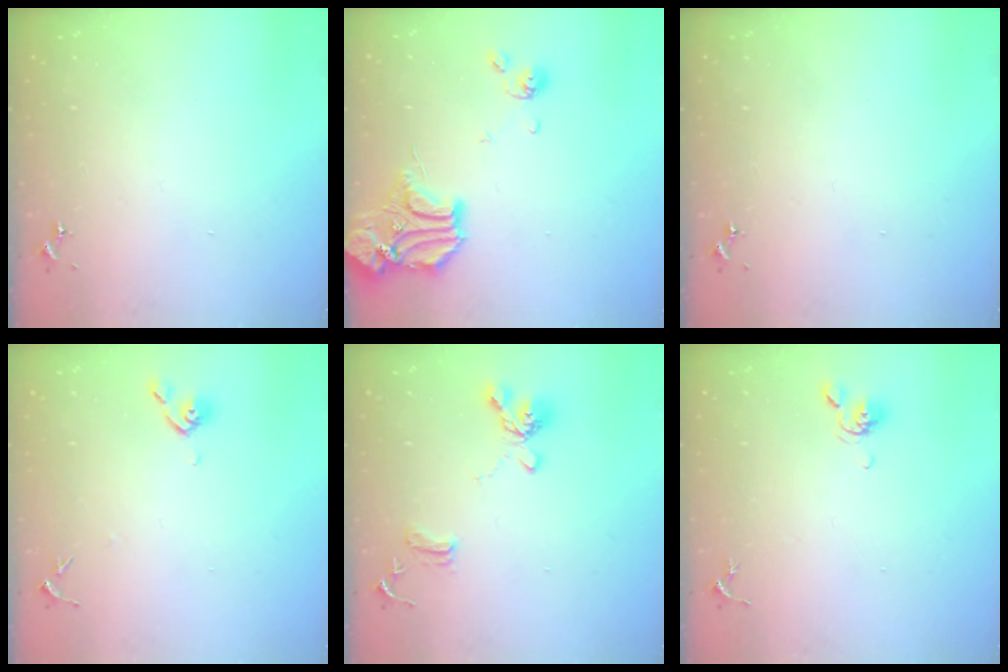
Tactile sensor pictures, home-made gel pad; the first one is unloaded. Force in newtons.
{"total": 16.0, "press": 15.8, "slide": 2.5}
{"total": 0.0}
{"total": 5.8, "press": 5.8, "slide": 0.7}
{"total": 14.7, "press": 14.6, "slide": 1.5}
{"total": 6.0, "press": 5.9, "slide": 1.2}